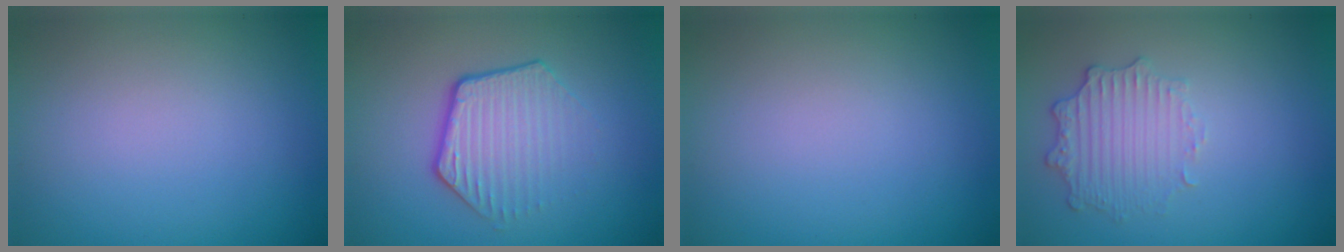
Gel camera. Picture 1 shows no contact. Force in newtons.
{"total": 4.1, "press": 3.0, "slide": 2.9}
{"total": 0.0}
{"total": 2.5, "press": 2.3, "slide": 1.0}